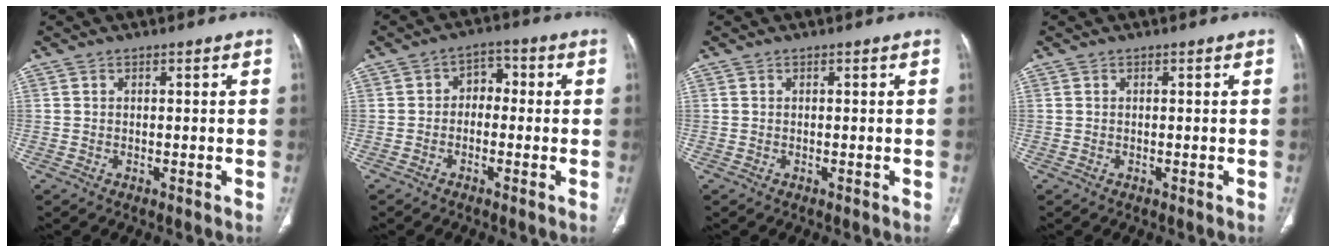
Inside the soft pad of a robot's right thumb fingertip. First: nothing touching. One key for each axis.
{"total": 4.3, "fx": -0.6, "fy": 3.2, "fz": 2.8, "tx": -0.020, "ty": 0.024, "tz": -0.022}
{"total": 0.0}
{"total": 0.0}